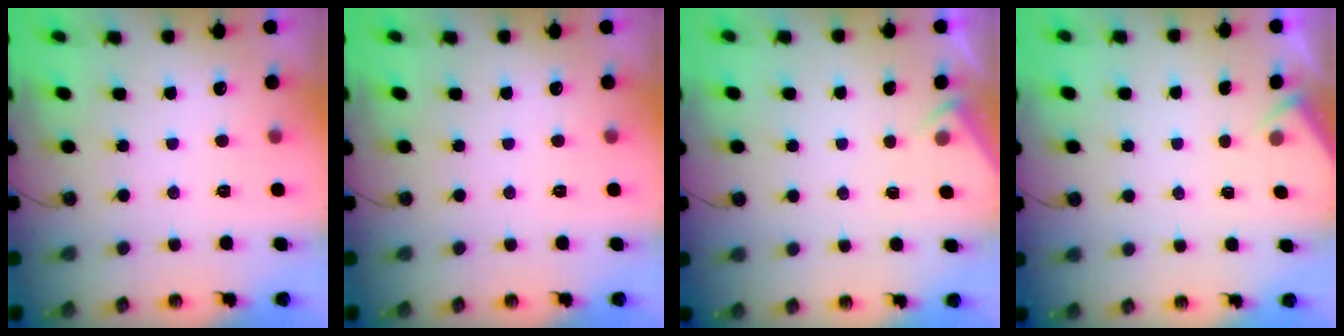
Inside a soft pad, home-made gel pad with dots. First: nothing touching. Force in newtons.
{"total": 0.0}
{"total": 3.4, "press": 3.3, "slide": 0.5}
{"total": 2.1, "press": 2.1, "slide": 0.4}